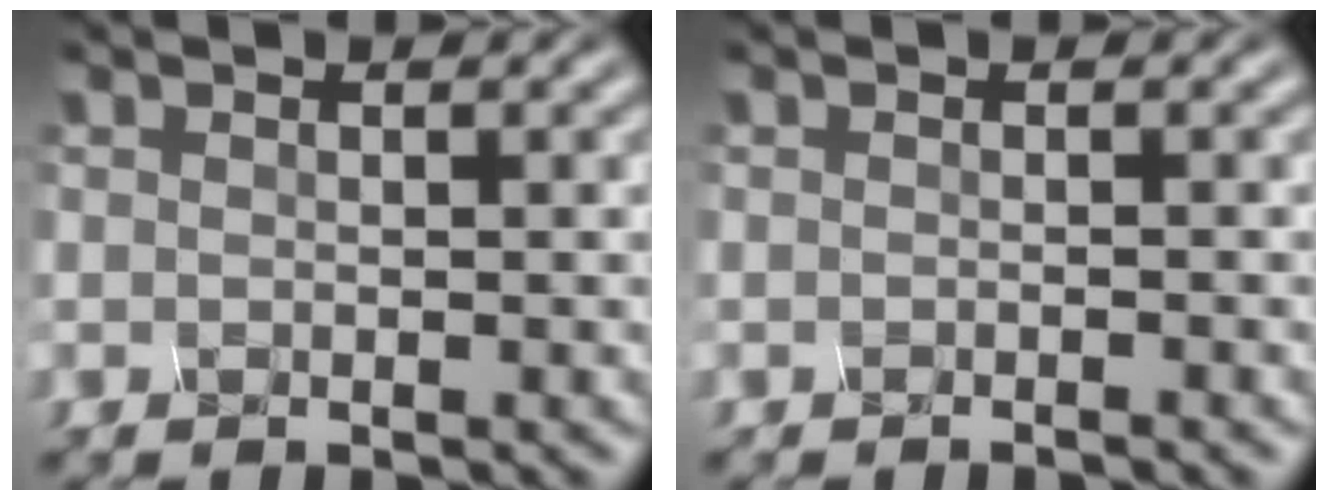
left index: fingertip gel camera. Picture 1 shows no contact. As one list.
[{"total": 1.0, "force": [-0.7, 0.3, 0.6], "torque": [0.011, -0.001, -0.014]}]